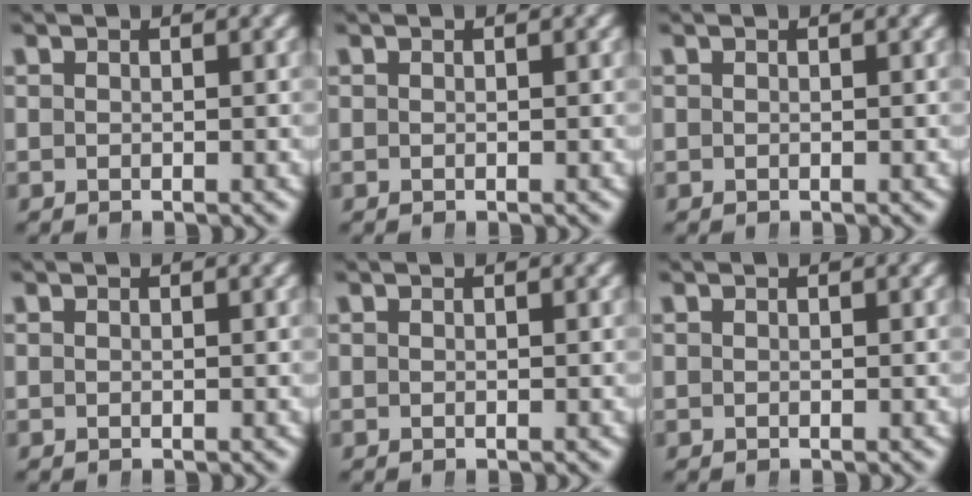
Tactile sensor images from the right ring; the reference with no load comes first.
{"total": 0.0}
{"total": 0.0}
{"total": 0.0}
{"total": 0.0}
{"total": 0.0}